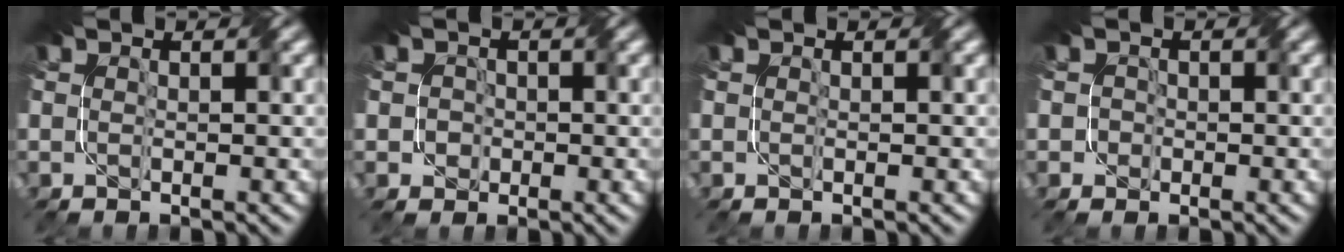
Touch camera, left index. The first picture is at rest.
{"total": 1.2, "force": [-0.3, 1.1, 0.3], "torque": [0.008, 0.008, -0.011]}
{"total": 0.0}
{"total": 1.0, "force": [-0.4, 0.9, 0.0], "torque": [0.011, 0.011, -0.011]}